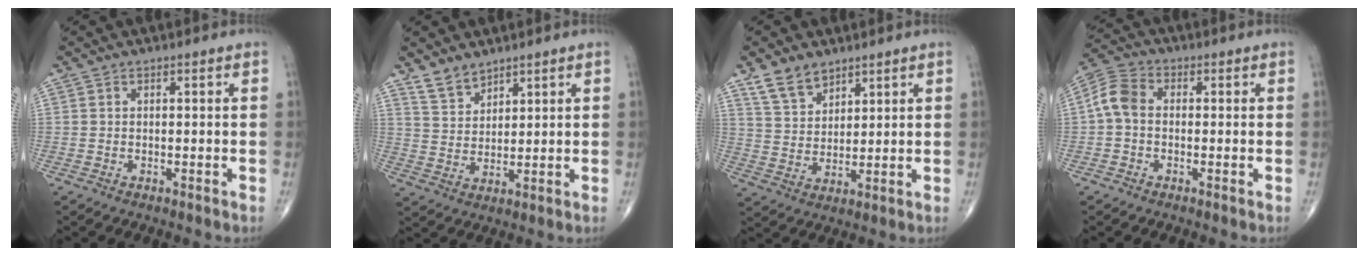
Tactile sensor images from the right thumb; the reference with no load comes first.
{"total": 5.0, "force": [4.2, 2.3, 1.4], "torque": [-0.014, -0.027, 0.088]}
{"total": 7.2, "force": [5.2, 4.0, 2.8], "torque": [-0.035, -0.028, 0.107]}
{"total": 5.8, "force": [-0.3, 4.1, 4.1], "torque": [-0.076, 0.018, -0.018]}